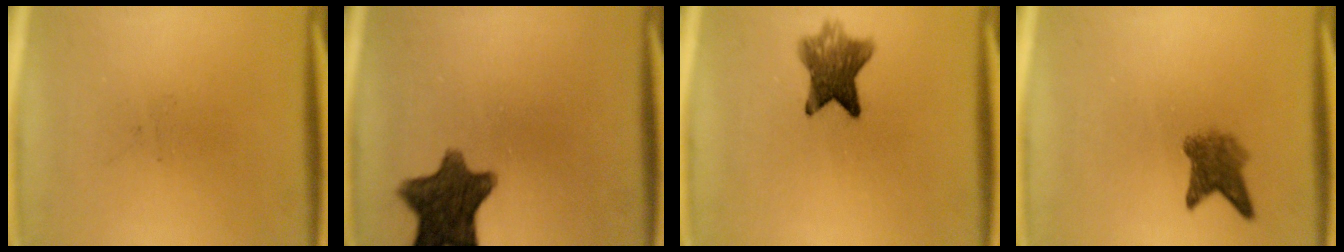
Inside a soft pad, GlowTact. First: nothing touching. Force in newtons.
{"total": 11.1}
{"total": 7.0}
{"total": 4.1}